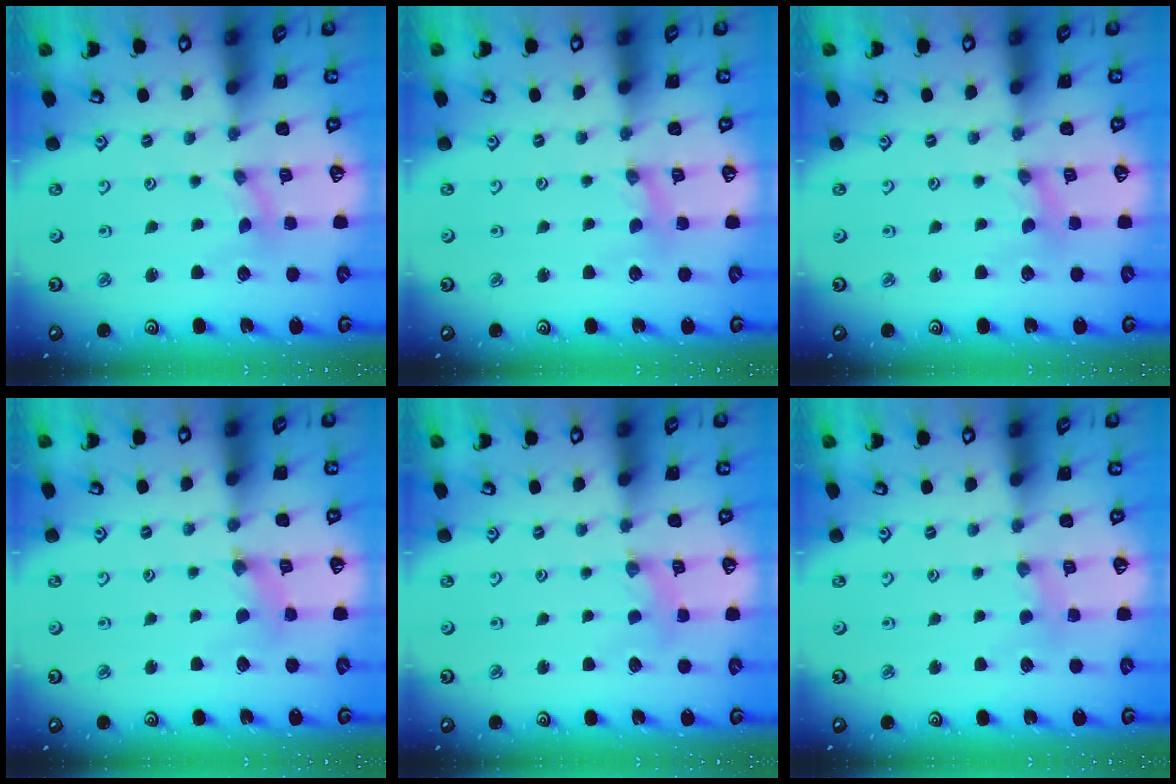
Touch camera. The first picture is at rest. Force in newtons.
{"total": 1.2, "press": 1.2, "slide": 0.2}
{"total": 0.6, "press": 0.6, "slide": 0.2}
{"total": 1.3, "press": 1.3, "slide": 0.3}
{"total": 2.8, "press": 2.7, "slide": 0.4}
{"total": 2.5, "press": 2.5, "slide": 0.3}